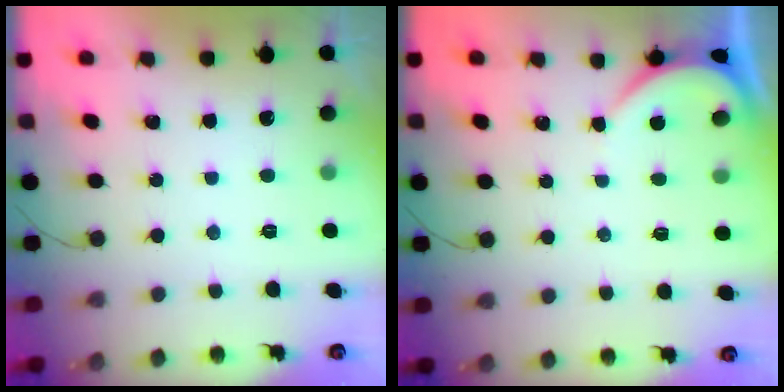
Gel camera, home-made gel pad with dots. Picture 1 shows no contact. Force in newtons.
{"total": 2.4, "press": 2.4, "slide": 0.2}